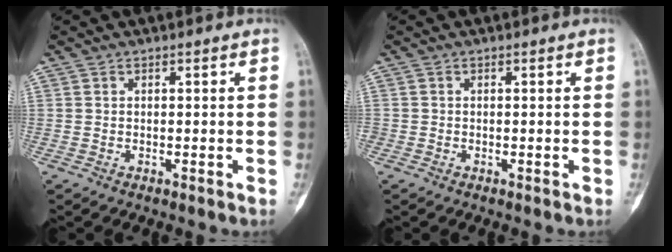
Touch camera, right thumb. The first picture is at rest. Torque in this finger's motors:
{"motor_torque": [1.67, 1.82, 0.83, -0.62, 0.58]}